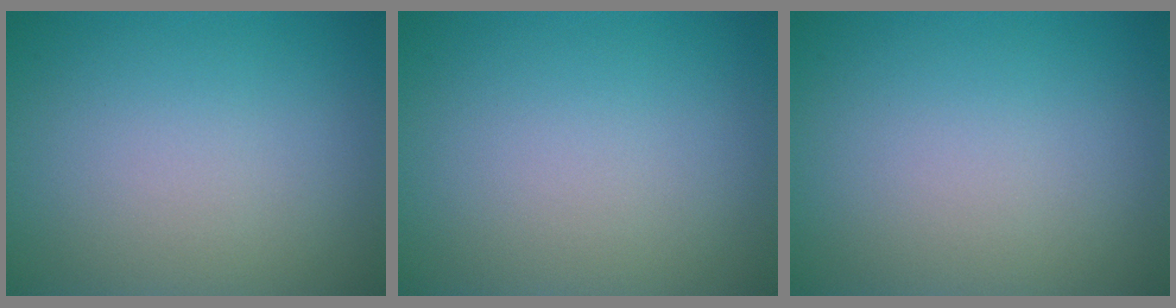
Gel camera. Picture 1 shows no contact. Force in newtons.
{"total": 0.0}
{"total": 0.0}